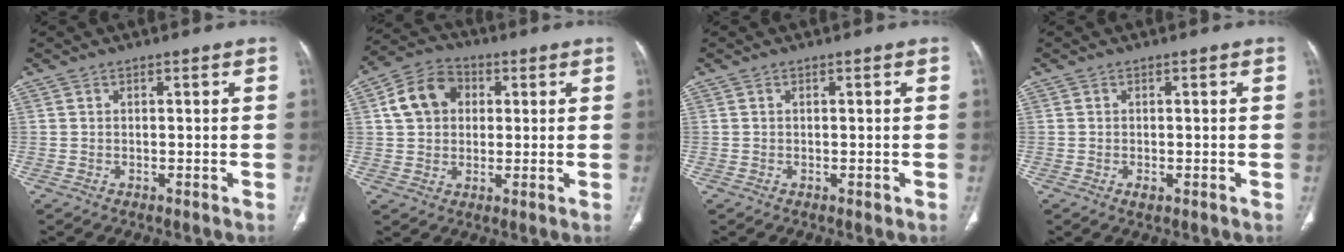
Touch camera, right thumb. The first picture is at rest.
{"total": 9.7, "force": [2.2, 7.7, 5.5], "torque": [-0.083, 0.012, 0.031]}
{"total": 0.5, "force": [-0.2, 0.3, 0.4], "torque": [-0.005, -0.001, -0.002]}
{"total": 1.1, "force": [-0.5, 0.6, 0.9], "torque": [-0.016, -0.003, -0.008]}